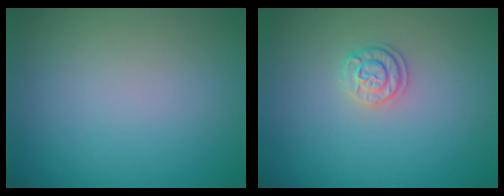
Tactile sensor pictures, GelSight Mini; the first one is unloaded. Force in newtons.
{"total": 1.7, "press": 1.7, "slide": 0.3}